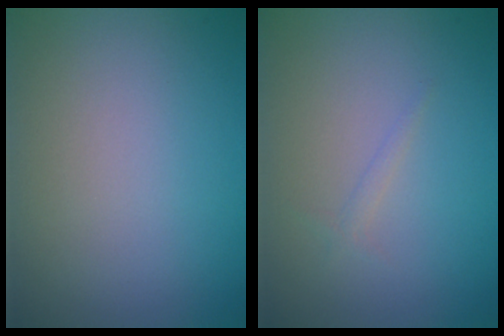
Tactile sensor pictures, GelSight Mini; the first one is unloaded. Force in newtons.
{"total": 0.7, "press": 0.7, "slide": 0.1}